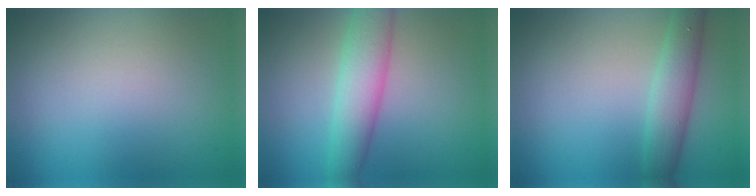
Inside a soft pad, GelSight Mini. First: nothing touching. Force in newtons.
{"total": 4.9, "press": 4.9, "slide": 0.2}
{"total": 3.8, "press": 3.8, "slide": 0.1}